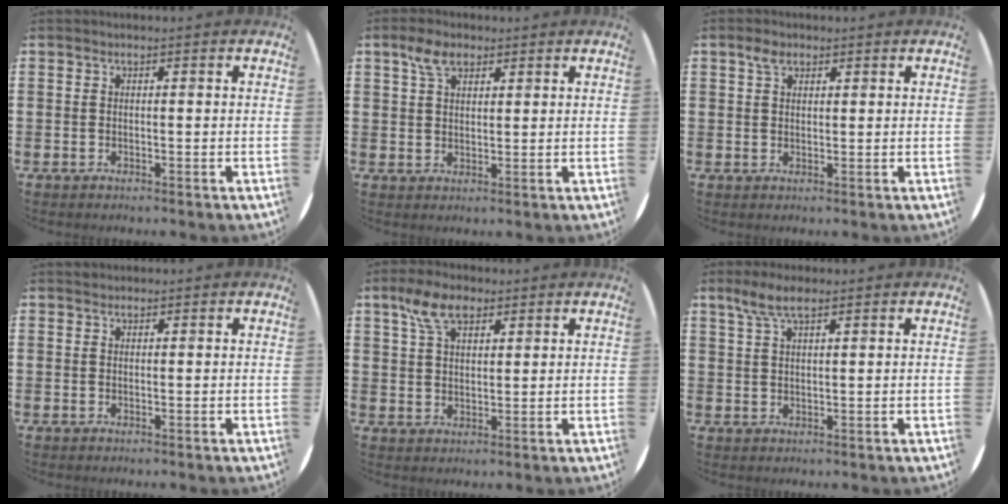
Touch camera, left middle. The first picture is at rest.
{"total": 4.1, "force": [2.7, 2.1, 2.2], "torque": [-0.042, 0.005, 0.047]}
{"total": 2.2, "force": [1.5, 1.2, 1.1], "torque": [-0.016, 0.002, 0.026]}
{"total": 0.5, "force": [0.5, 0.2, -0.1], "torque": [0.004, 0.005, 0.008]}
{"total": 6.0, "force": [3.8, 3.1, 3.5], "torque": [-0.071, 0.006, 0.068]}
{"total": 4.2, "force": [2.9, 1.3, 2.8], "torque": [-0.052, 0.003, 0.051]}